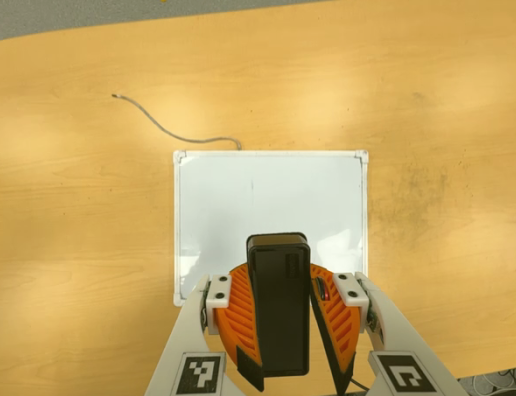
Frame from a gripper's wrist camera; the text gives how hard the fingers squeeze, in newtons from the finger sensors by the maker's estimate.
{"total": 8.9, "left": 9.1, "right": 8.7}